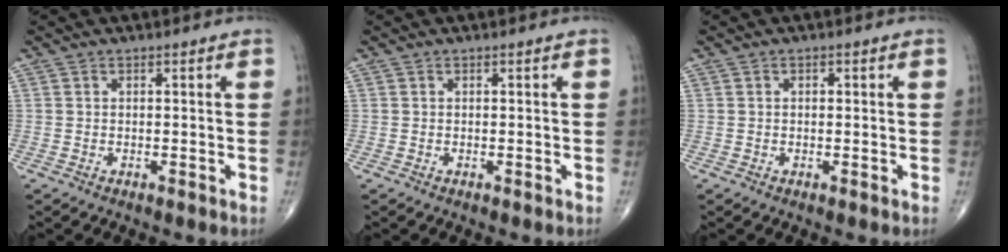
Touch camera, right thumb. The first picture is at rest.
{"total": 0.0}
{"total": 0.9, "force": [0.2, 0.6, 0.7], "torque": [-0.011, 0.001, 0.002]}